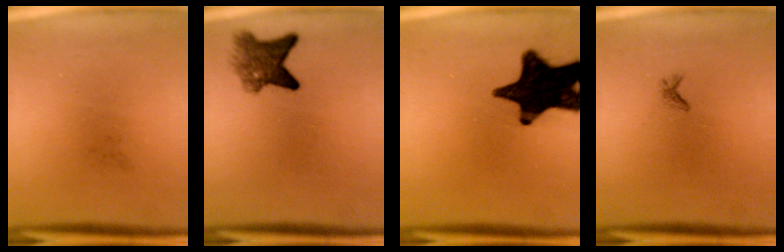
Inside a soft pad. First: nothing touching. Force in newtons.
{"total": 5.2}
{"total": 17.9}
{"total": 0.6}